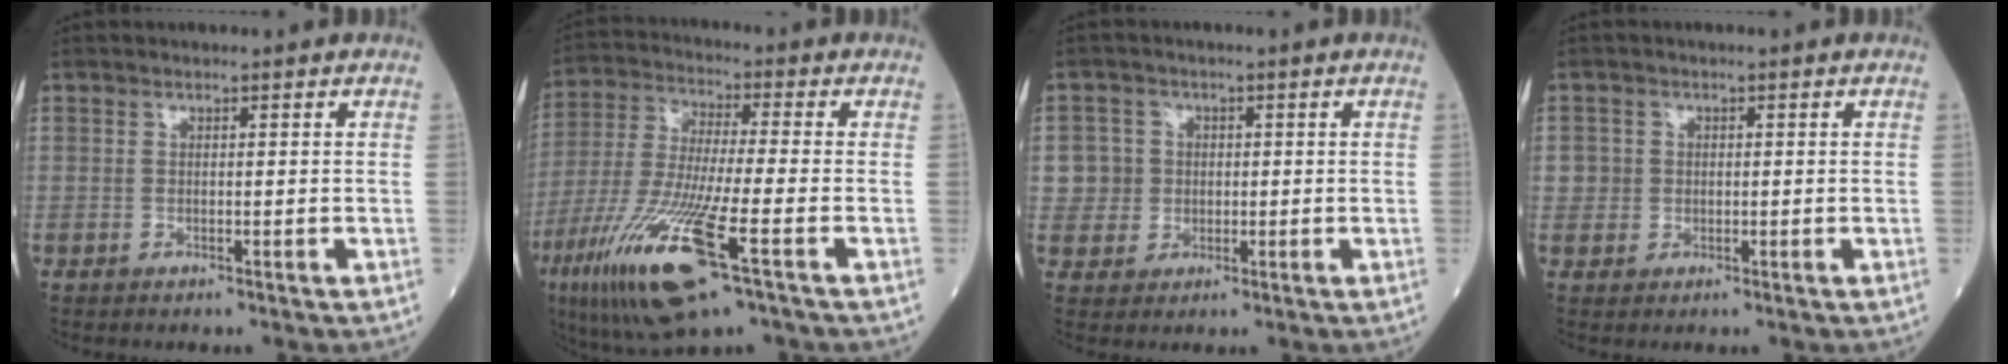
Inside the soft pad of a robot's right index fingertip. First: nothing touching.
{"total": 16.7, "force": [-7.7, 1.7, 14.7], "torque": [-0.324, -0.041, -0.142]}
{"total": 4.4, "force": [0.4, 4.4, 0.1], "torque": [0.011, 0.010, 0.007]}
{"total": 2.2, "force": [0.1, 2.1, 0.2], "torque": [0.005, 0.005, 0.000]}